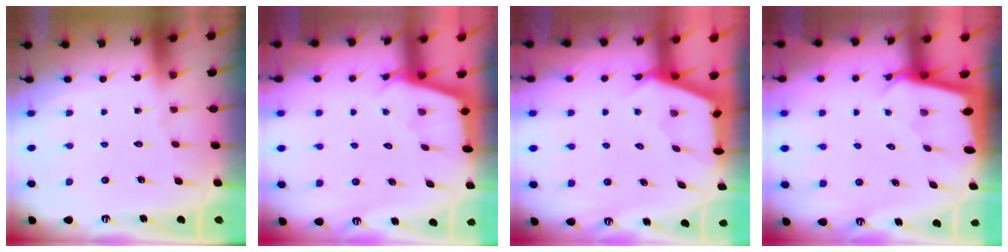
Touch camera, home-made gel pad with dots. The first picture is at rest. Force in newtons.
{"total": 3.0, "press": 3.0, "slide": 0.3}
{"total": 2.5, "press": 2.5, "slide": 0.4}
{"total": 2.4, "press": 2.4, "slide": 0.2}